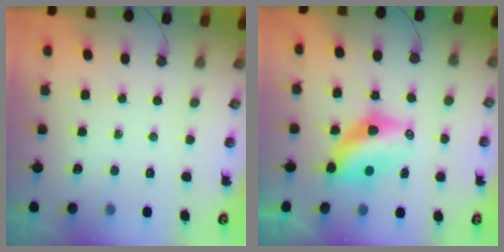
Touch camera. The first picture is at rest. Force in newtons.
{"total": 8.6, "press": 8.6, "slide": 0.4}